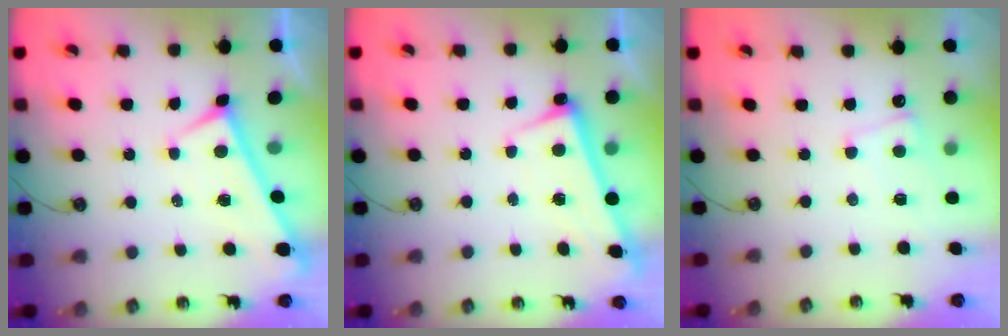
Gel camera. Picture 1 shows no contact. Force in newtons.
{"total": 2.6, "press": 2.5, "slide": 0.7}
{"total": 1.1, "press": 0.9, "slide": 0.5}